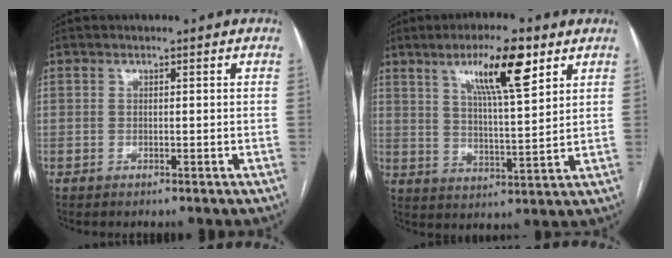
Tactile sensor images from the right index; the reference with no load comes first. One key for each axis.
{"total": 11.4, "fx": 6.2, "fy": 1.6, "fz": 9.4, "tx": -0.164, "ty": 0.003, "tz": 0.104}